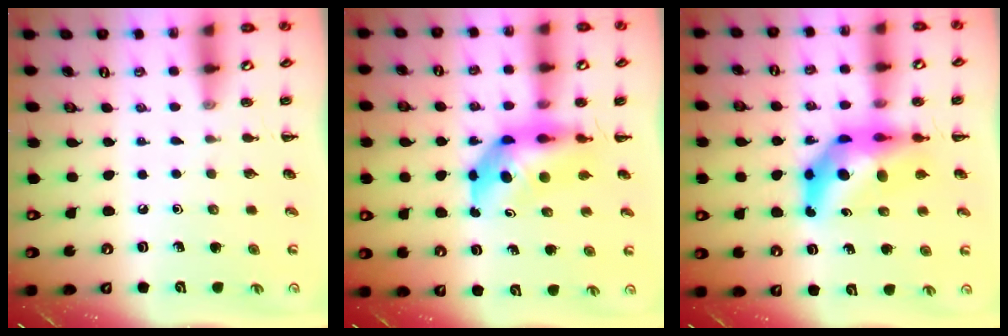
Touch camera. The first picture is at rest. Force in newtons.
{"total": 6.9, "press": 6.6, "slide": 1.9}
{"total": 11.3, "press": 10.7, "slide": 3.5}